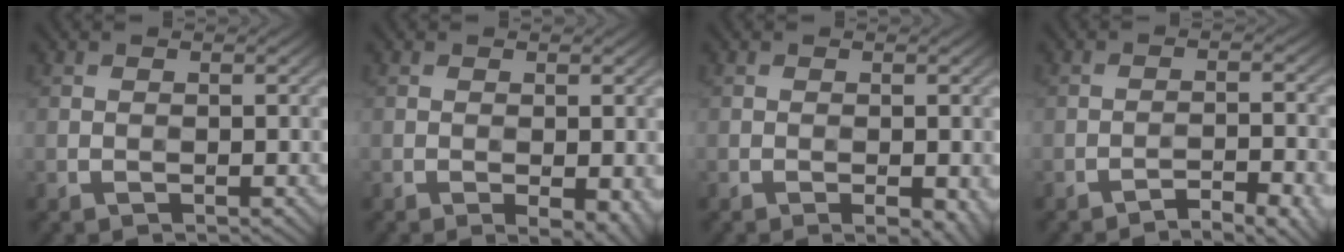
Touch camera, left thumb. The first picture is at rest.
{"total": 3.2, "force": [-1.2, 1.1, 2.7], "torque": [-0.037, -0.006, -0.012]}
{"total": 2.4, "force": [-0.9, 0.7, 2.1], "torque": [-0.031, -0.002, -0.010]}
{"total": 6.7, "force": [-5.0, 1.2, 4.3], "torque": [-0.070, 0.013, -0.069]}